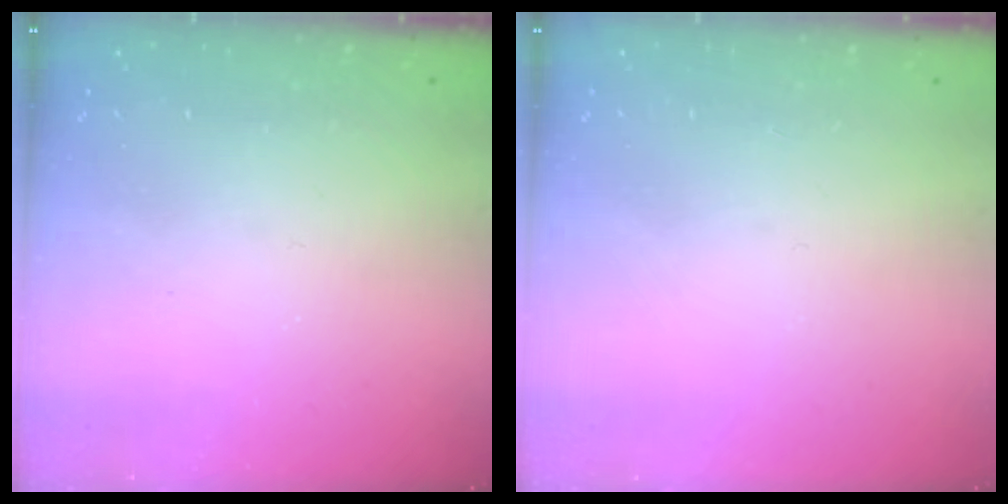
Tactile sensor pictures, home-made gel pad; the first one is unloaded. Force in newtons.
{"total": 0.0}